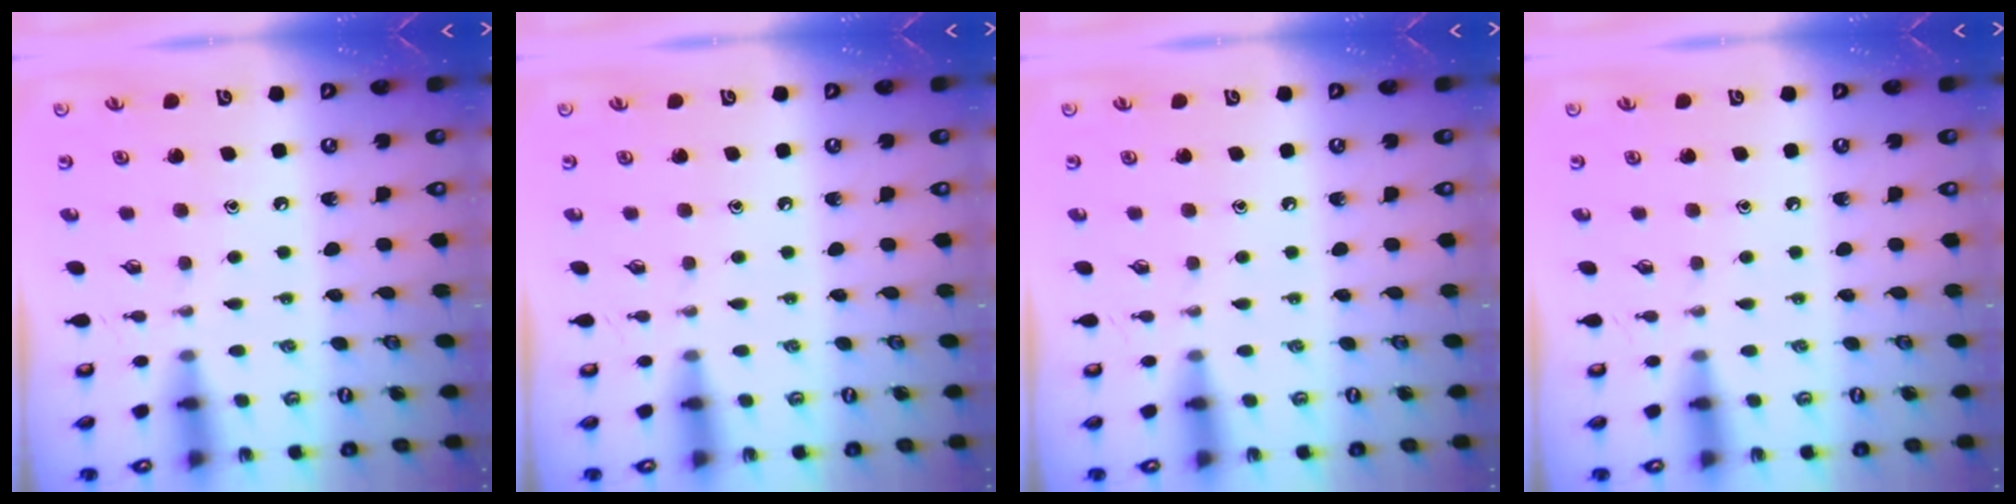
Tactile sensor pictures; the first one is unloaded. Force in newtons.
{"total": 0.0}
{"total": 0.0}
{"total": 0.0}